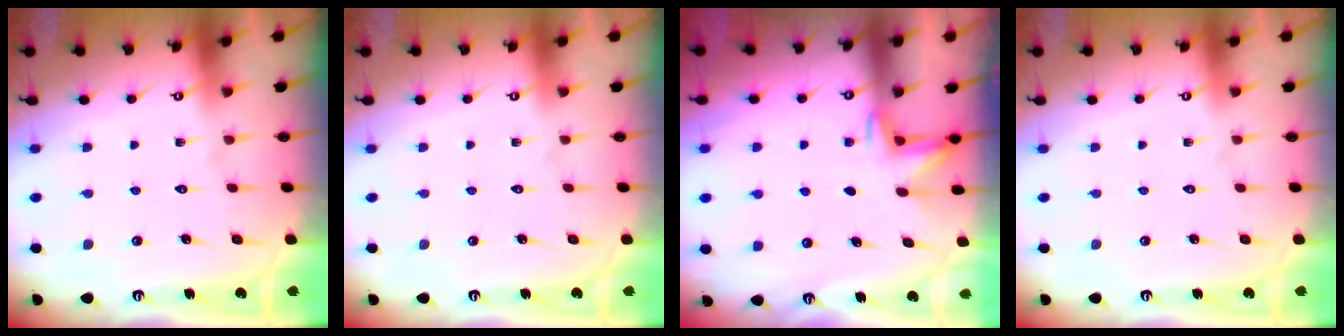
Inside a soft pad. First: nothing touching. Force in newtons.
{"total": 0.0}
{"total": 3.1, "press": 2.8, "slide": 1.3}
{"total": 0.0}